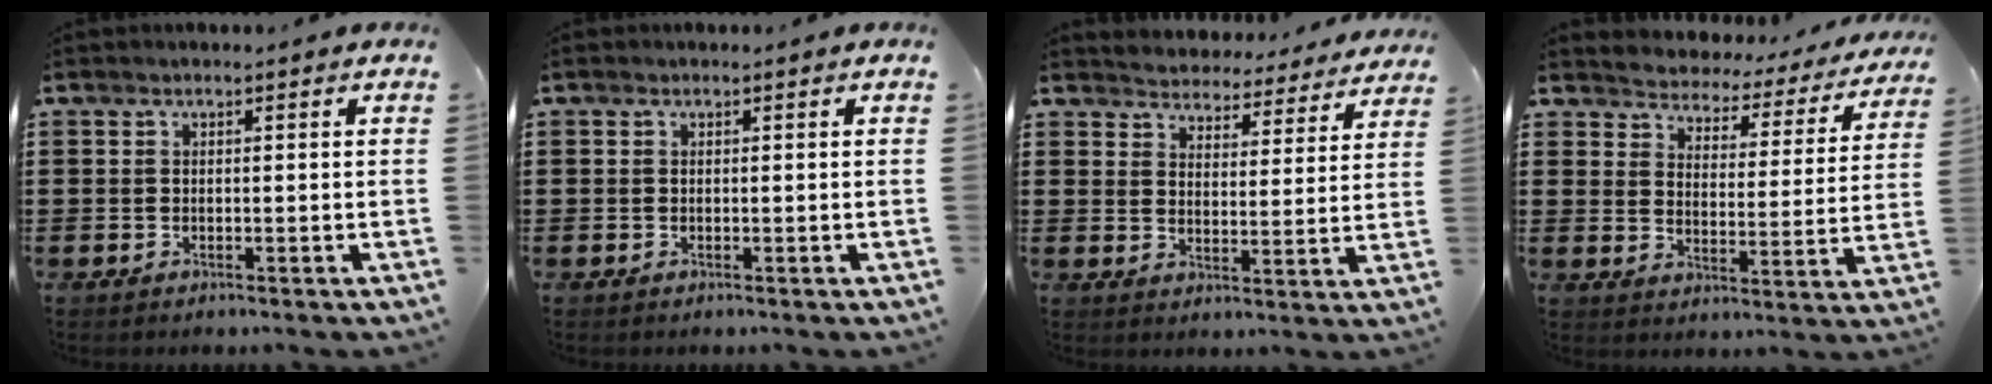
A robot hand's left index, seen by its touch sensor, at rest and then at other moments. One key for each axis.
{"total": 0.0}
{"total": 4.4, "fx": 4.4, "fy": -0.1, "fz": -0.6, "tx": -0.008, "ty": -0.041, "tz": 0.072}
{"total": 2.7, "fx": 2.6, "fy": 0.5, "fz": -0.6, "tx": -0.013, "ty": -0.030, "tz": 0.035}